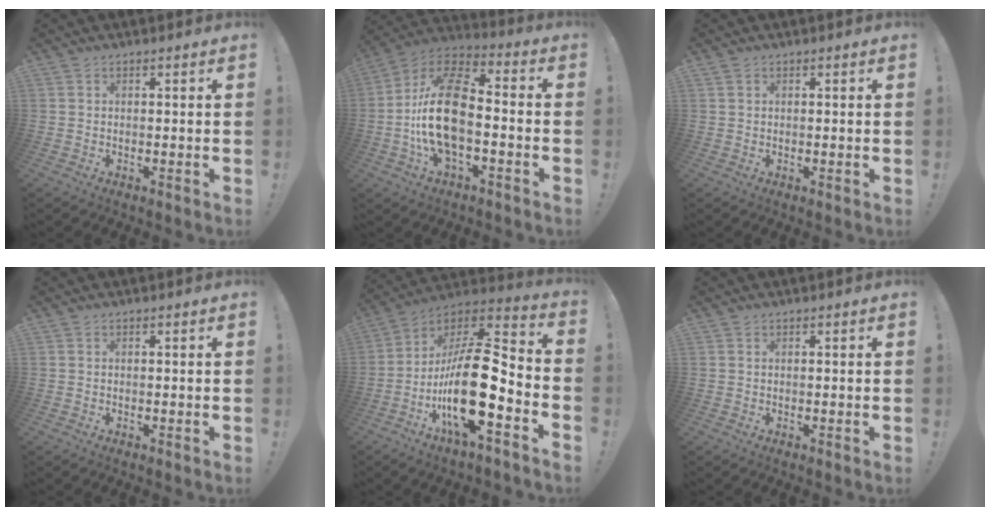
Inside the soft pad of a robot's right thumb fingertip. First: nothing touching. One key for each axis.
{"total": 19.5, "fx": -3.4, "fy": 9.9, "fz": 16.4, "tx": -0.317, "ty": 0.029, "tz": -0.055}
{"total": 0.6, "fx": 0.4, "fy": 0.3, "fz": 0.3, "tx": -0.014, "ty": 0.004, "tz": 0.009}
{"total": 0.0}
{"total": 23.6, "fx": -6.6, "fy": 7.4, "fz": 21.4, "tx": -0.398, "ty": 0.027, "tz": -0.109}
{"total": 0.0}